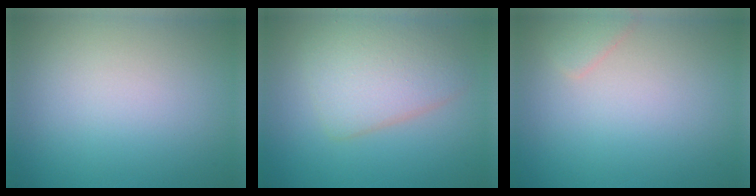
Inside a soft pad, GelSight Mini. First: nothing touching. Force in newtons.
{"total": 4.8, "press": 4.8, "slide": 0.1}
{"total": 1.3, "press": 1.3, "slide": 0.1}